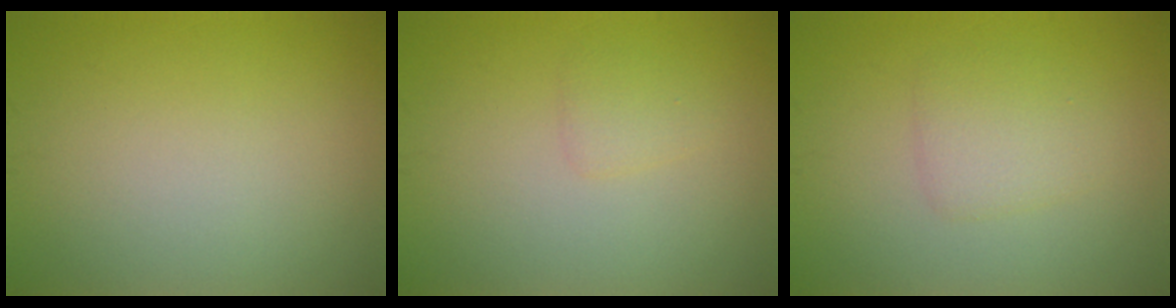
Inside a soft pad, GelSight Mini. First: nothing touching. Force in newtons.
{"total": 1.1, "press": 1.1, "slide": 0.1}
{"total": 2.3, "press": 2.3, "slide": 0.1}